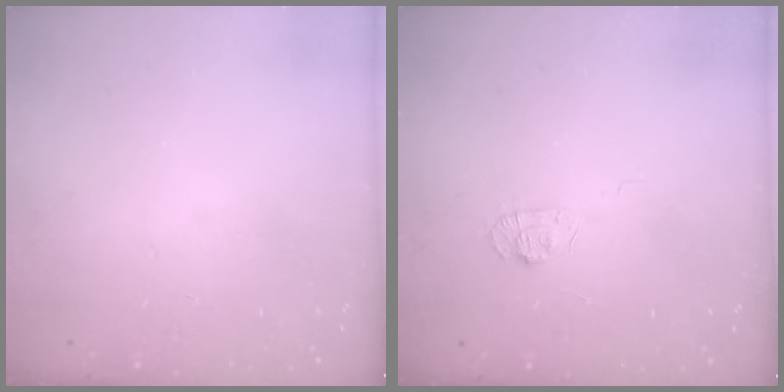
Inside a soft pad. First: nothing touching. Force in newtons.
{"total": 5.6, "press": 5.6, "slide": 0.7}